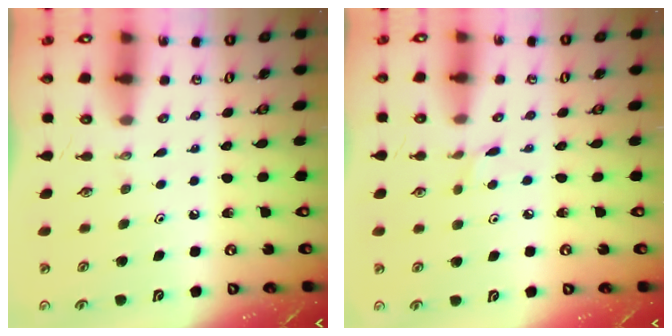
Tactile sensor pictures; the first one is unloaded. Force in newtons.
{"total": 2.6, "press": 2.6, "slide": 0.3}